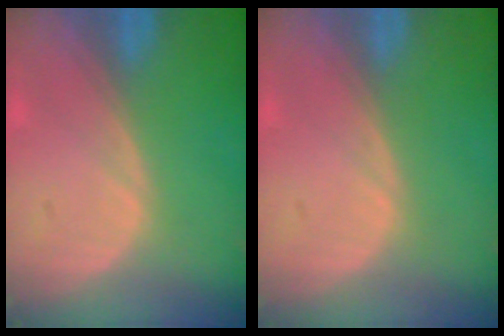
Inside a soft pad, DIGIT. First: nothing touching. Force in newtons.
{"total": 0.0}